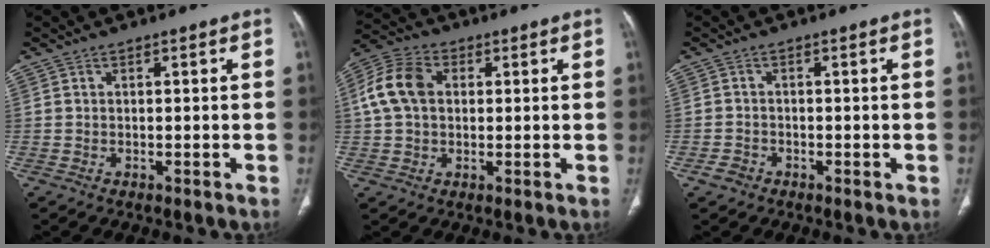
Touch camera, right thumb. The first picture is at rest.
{"total": 10.0, "force": [1.7, 7.2, 6.7], "torque": [-0.137, 0.023, 0.027]}
{"total": 1.9, "force": [-1.1, 1.5, 0.6], "torque": [-0.008, 0.005, -0.020]}